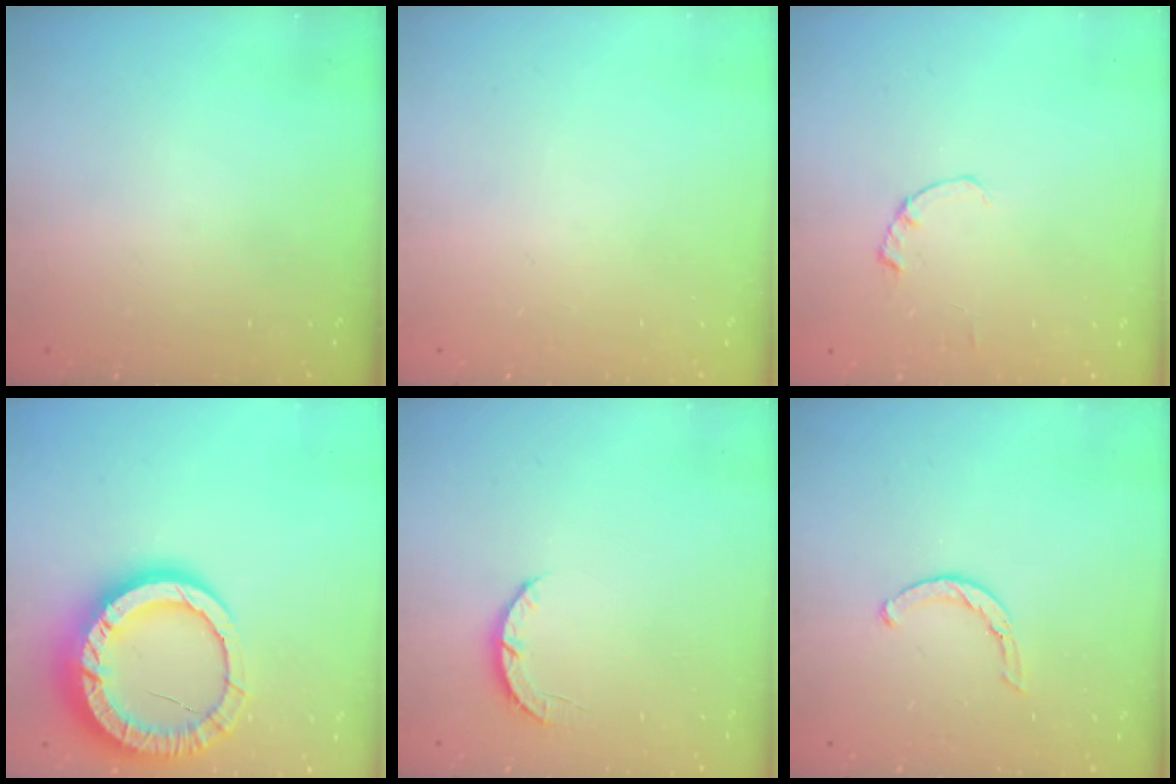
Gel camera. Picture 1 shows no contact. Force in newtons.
{"total": 0.0}
{"total": 0.0}
{"total": 19.3, "press": 19.2, "slide": 1.7}
{"total": 3.2, "press": 3.2, "slide": 0.4}
{"total": 3.6, "press": 3.5, "slide": 0.8}